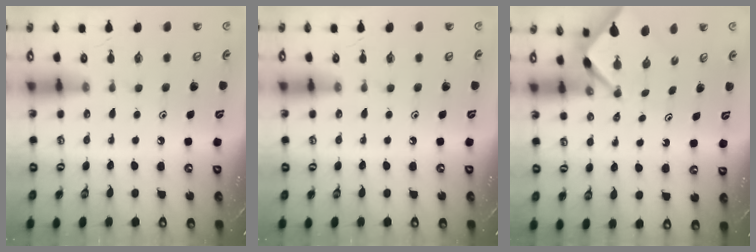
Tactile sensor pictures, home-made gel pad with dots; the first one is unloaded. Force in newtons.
{"total": 0.0}
{"total": 2.6, "press": 2.5, "slide": 0.4}